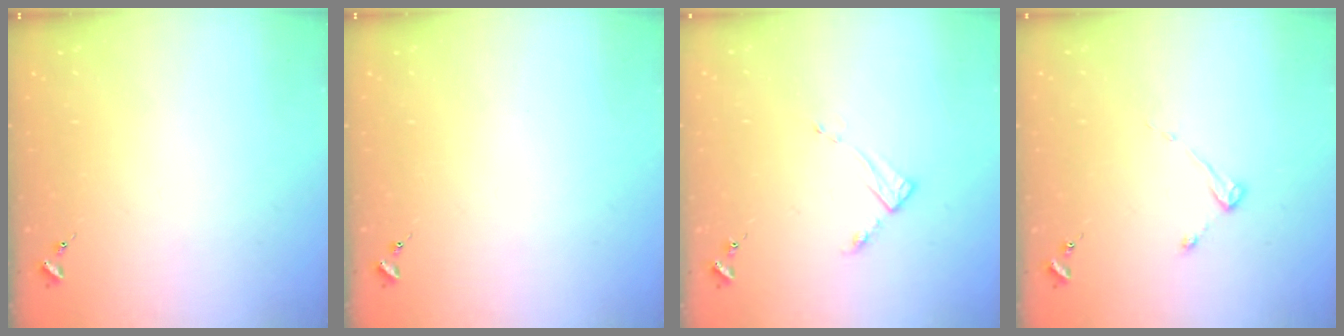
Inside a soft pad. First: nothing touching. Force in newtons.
{"total": 0.0}
{"total": 2.8, "press": 2.8, "slide": 0.4}
{"total": 3.1, "press": 3.1, "slide": 0.4}